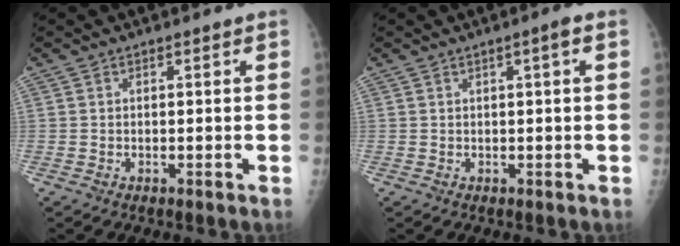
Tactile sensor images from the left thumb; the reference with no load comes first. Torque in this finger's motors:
{"motor_torque": [-0.49, -0.25, -0.50, -0.05, 0.08]}